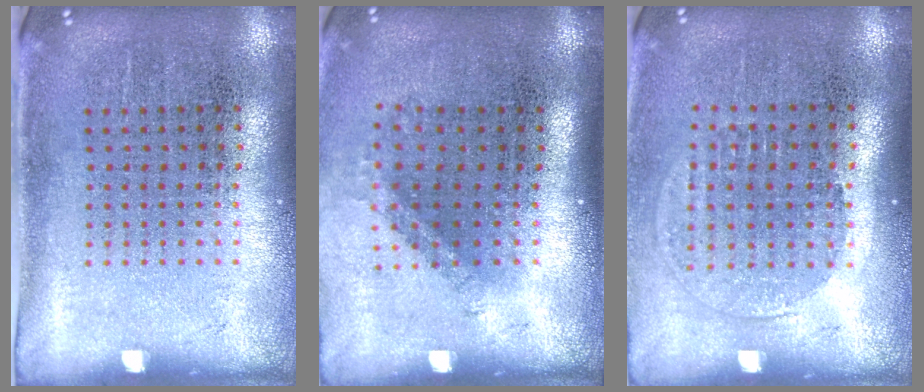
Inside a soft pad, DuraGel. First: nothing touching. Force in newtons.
{"total": 1.3, "press": 0.9, "slide": 0.9}
{"total": 1.3, "press": 1.2, "slide": 0.6}